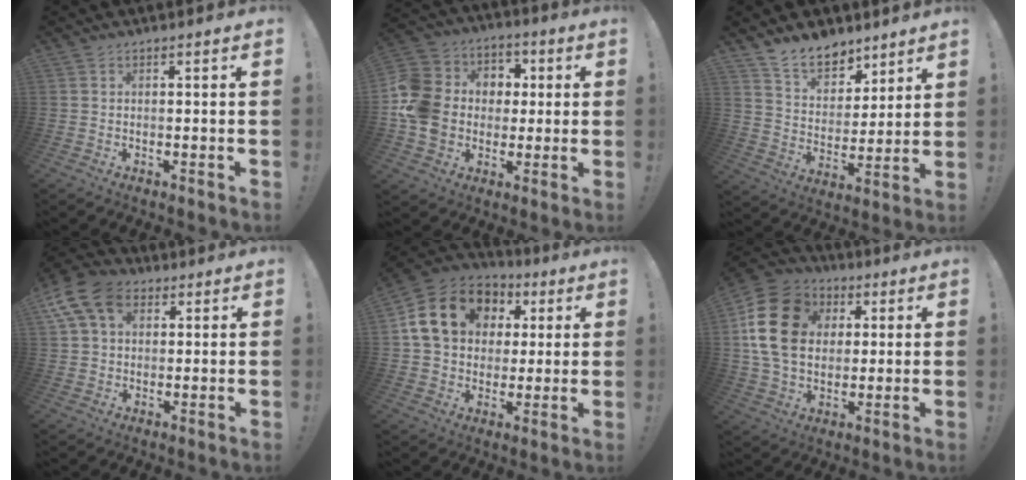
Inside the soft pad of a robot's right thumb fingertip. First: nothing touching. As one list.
[{"total": 17.0, "force": [-1.0, 15.1, 7.8], "torque": [-0.133, 0.020, -0.003]}, {"total": 11.3, "force": [9.1, 6.0, 3.0], "torque": [-0.052, -0.069, 0.177]}, {"total": 13.4, "force": [5.5, 9.4, 7.8], "torque": [-0.151, -0.016, 0.109]}, {"total": 18.8, "force": [5.7, 14.6, 10.3], "torque": [-0.165, -0.004, 0.121]}, {"total": 19.9, "force": [4.1, 15.1, 12.4], "torque": [-0.216, -0.003, 0.080]}]